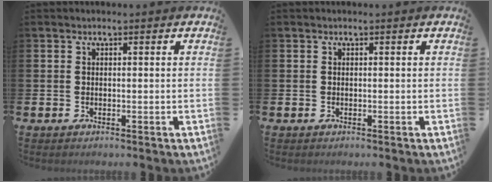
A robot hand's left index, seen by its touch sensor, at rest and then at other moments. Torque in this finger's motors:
{"motor_torque": [-0.02, 0.00, 0.00, 0.00]}